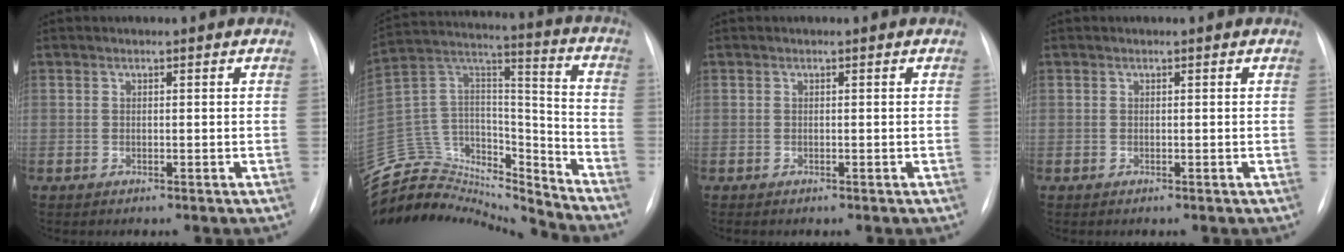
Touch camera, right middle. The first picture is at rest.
{"total": 23.9, "force": [-23.0, 5.3, 3.8], "torque": [-0.100, 0.060, -0.375]}
{"total": 0.0}
{"total": 0.0}